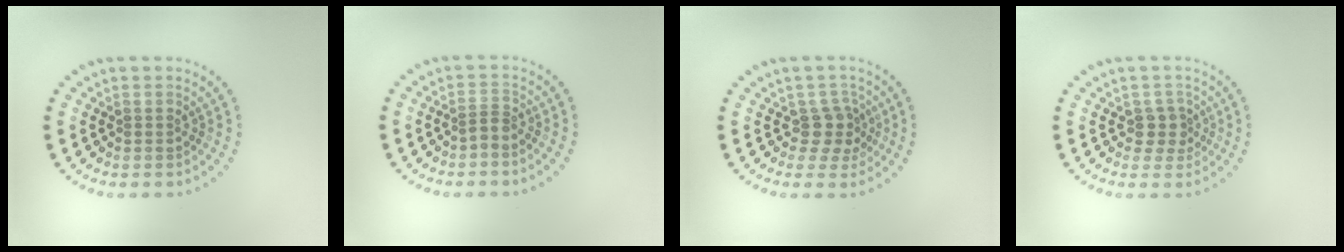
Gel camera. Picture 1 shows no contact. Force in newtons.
{"total": 1.0, "press": 0.6, "slide": 0.8}
{"total": 2.4, "press": 1.9, "slide": 1.5}
{"total": 1.8, "press": 1.6, "slide": 0.9}